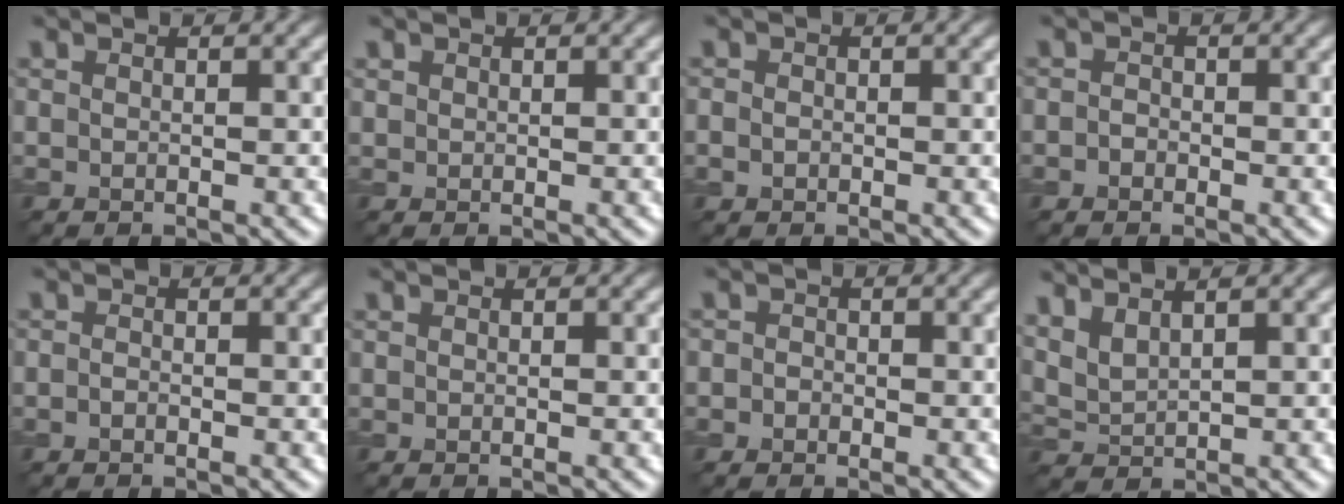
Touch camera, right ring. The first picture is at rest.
{"total": 0.5, "force": [0.3, 0.4, 0.0], "torque": [0.004, -0.001, 0.007]}
{"total": 0.9, "force": [-0.2, 0.8, 0.4], "torque": [-0.006, -0.003, -0.005]}
{"total": 0.9, "force": [-0.4, 0.7, 0.3], "torque": [-0.005, -0.002, -0.010]}
{"total": 0.5, "force": [-0.3, 0.3, 0.3], "torque": [-0.006, 0.000, -0.007]}
{"total": 0.0}
{"total": 1.1, "force": [-0.2, 1.1, 0.4], "torque": [0.004, 0.000, -0.017]}
{"total": 3.5, "force": [2.7, 1.2, 1.9], "torque": [-0.047, 0.016, 0.050]}